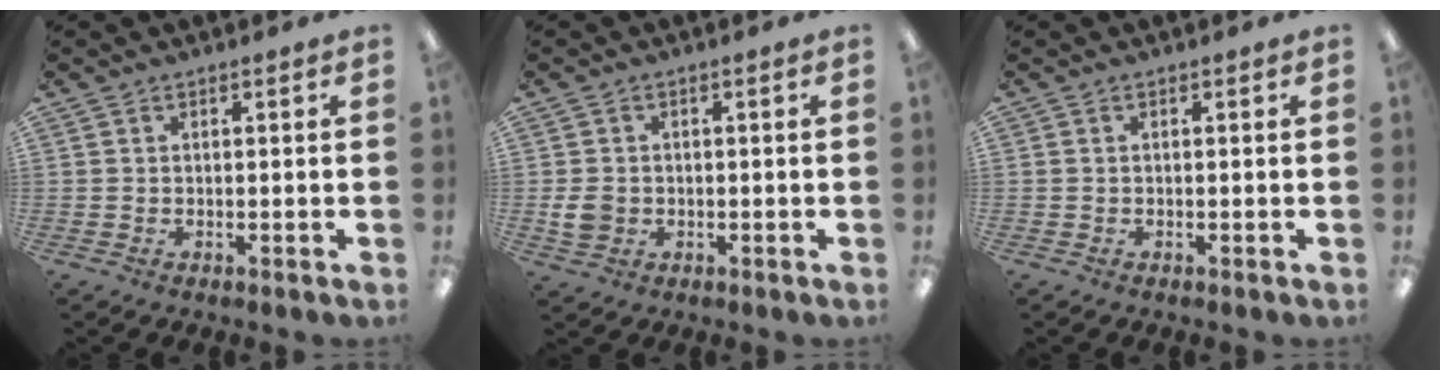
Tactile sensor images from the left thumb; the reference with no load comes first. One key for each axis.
{"total": 4.3, "fx": -0.3, "fy": 3.6, "fz": 2.3, "tx": -0.038, "ty": -0.004, "tz": -0.009}
{"total": 0.0}